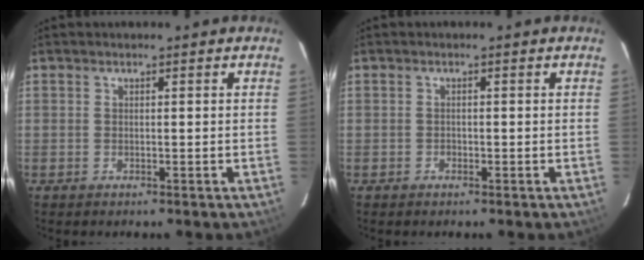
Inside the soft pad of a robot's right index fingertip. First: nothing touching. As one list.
[{"total": 0.6, "force": [-0.4, 0.4, 0.0], "torque": [0.001, -0.001, -0.006]}]